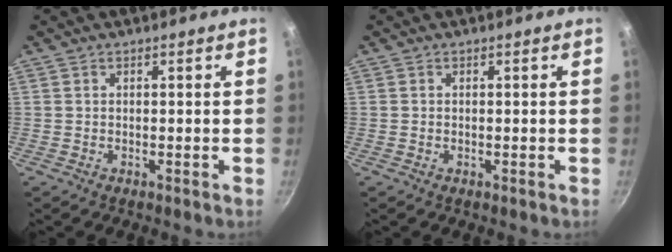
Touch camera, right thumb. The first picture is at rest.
{"total": 0.0}